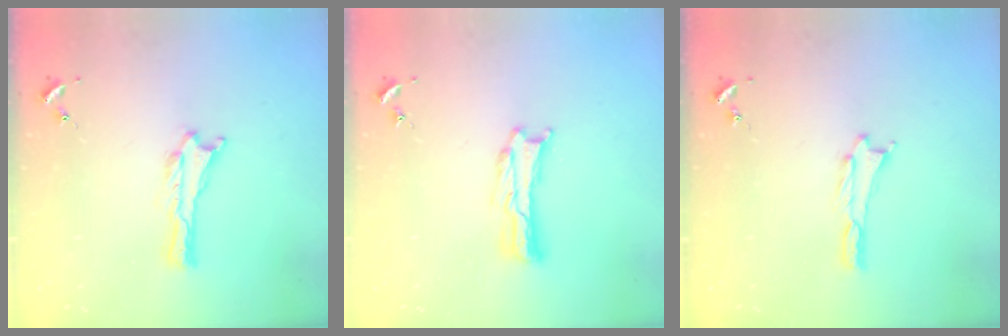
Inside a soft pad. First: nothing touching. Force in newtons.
{"total": 0.8, "press": 0.8, "slide": 0.2}
{"total": 0.0}